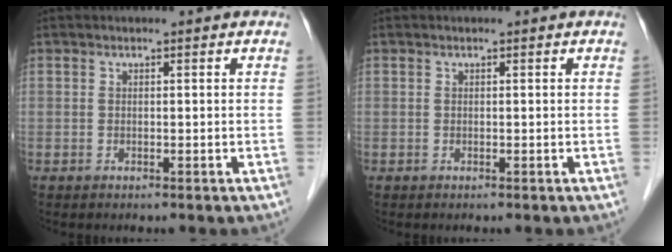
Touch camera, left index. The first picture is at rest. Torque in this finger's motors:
{"motor_torque": [0.00, 0.00, 0.00, 0.00]}